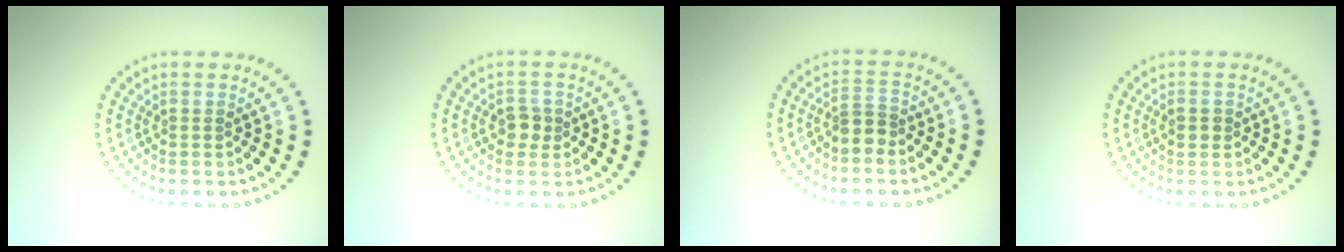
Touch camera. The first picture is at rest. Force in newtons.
{"total": 1.6, "press": 1.6, "slide": 0.4}
{"total": 1.8, "press": 1.3, "slide": 1.2}
{"total": 1.1, "press": 1.1, "slide": 0.1}